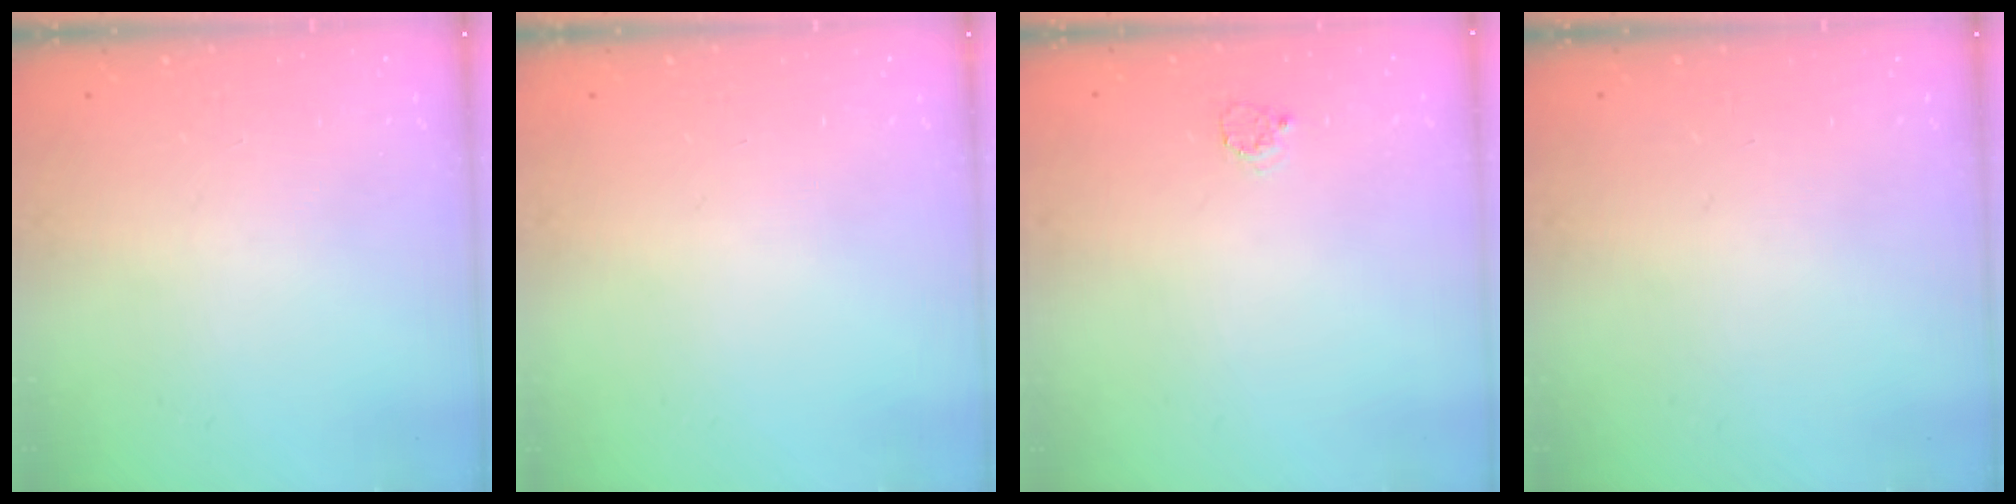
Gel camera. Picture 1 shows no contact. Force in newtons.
{"total": 0.0}
{"total": 2.5, "press": 2.5, "slide": 0.3}
{"total": 0.0}